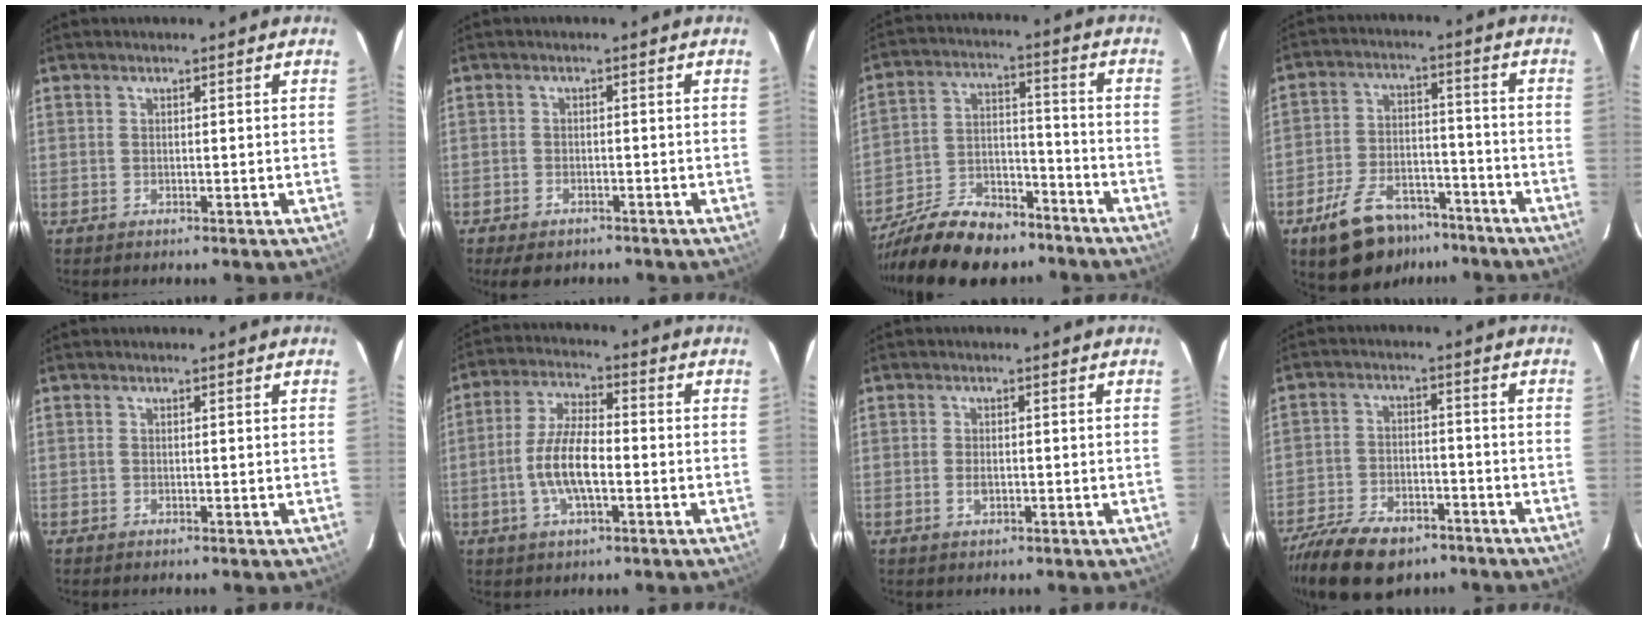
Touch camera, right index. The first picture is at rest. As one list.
[{"total": 4.6, "force": [-3.5, 2.3, 1.9], "torque": [-0.050, -0.006, -0.052]}, {"total": 21.1, "force": [-16.9, 8.9, 9.0], "torque": [-0.197, 0.020, -0.263]}, {"total": 14.4, "force": [-9.9, 7.6, 7.1], "torque": [-0.151, 0.010, -0.146]}, {"total": 0.0}, {"total": 9.5, "force": [-2.4, 3.2, 8.6], "torque": [-0.174, 0.003, -0.045]}, {"total": 1.8, "force": [-0.6, 1.1, 1.3], "torque": [-0.027, -0.002, -0.009]}, {"total": 16.1, "force": [-11.6, 8.0, 7.8], "torque": [-0.189, -0.016, -0.190]}]